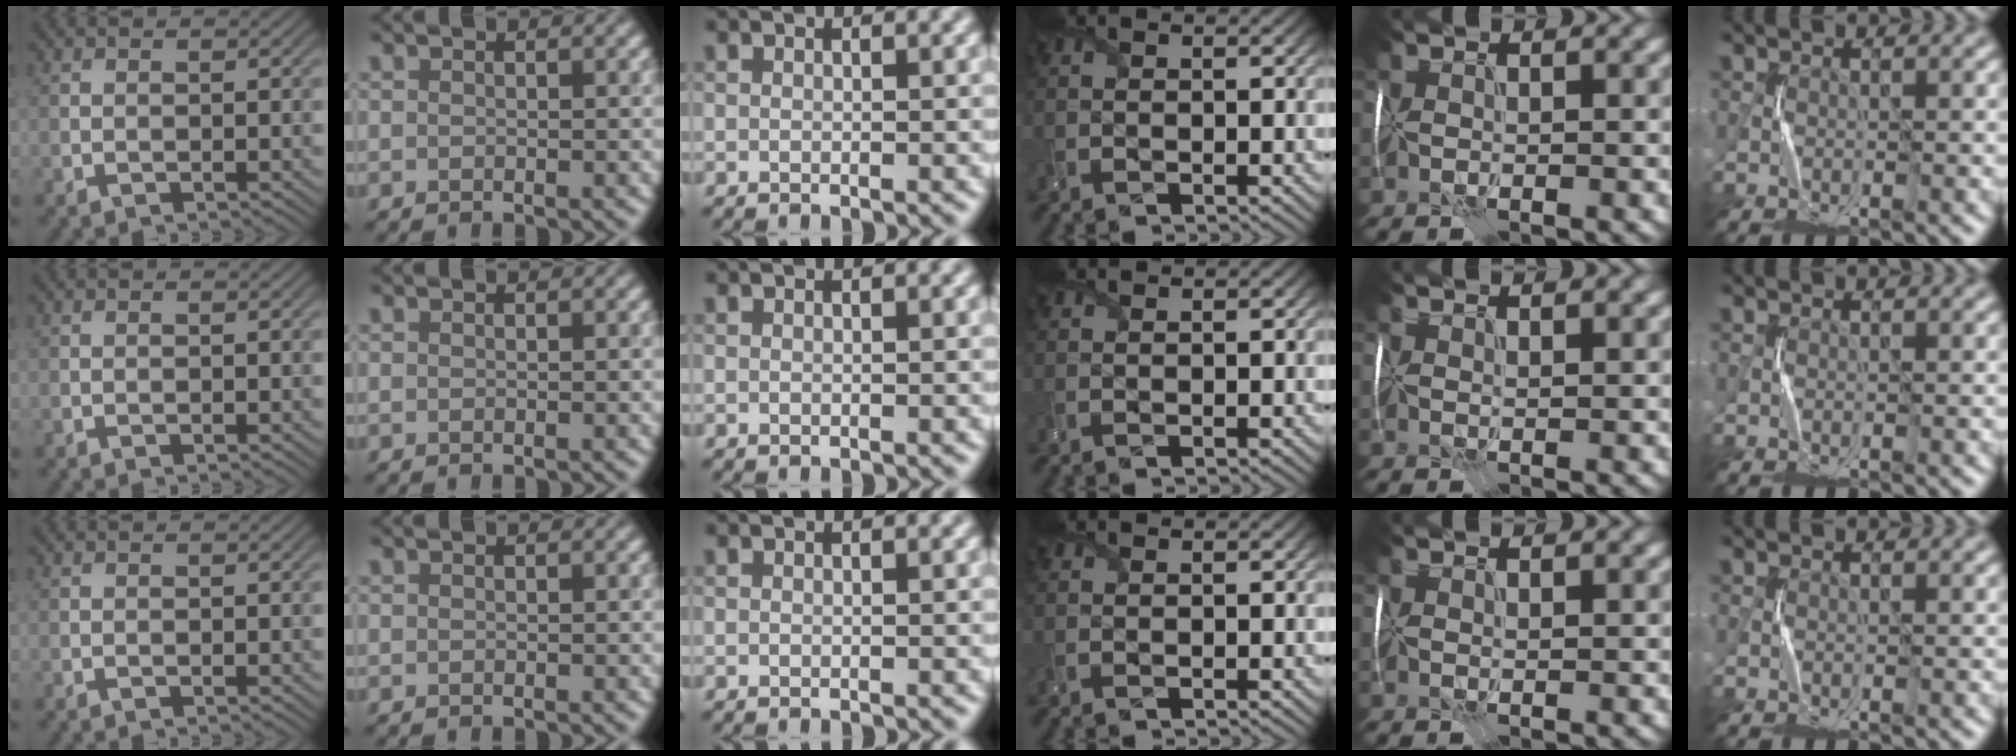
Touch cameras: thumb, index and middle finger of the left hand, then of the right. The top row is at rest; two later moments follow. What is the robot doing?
{"motion": "wrap", "object": "receipt paper"}